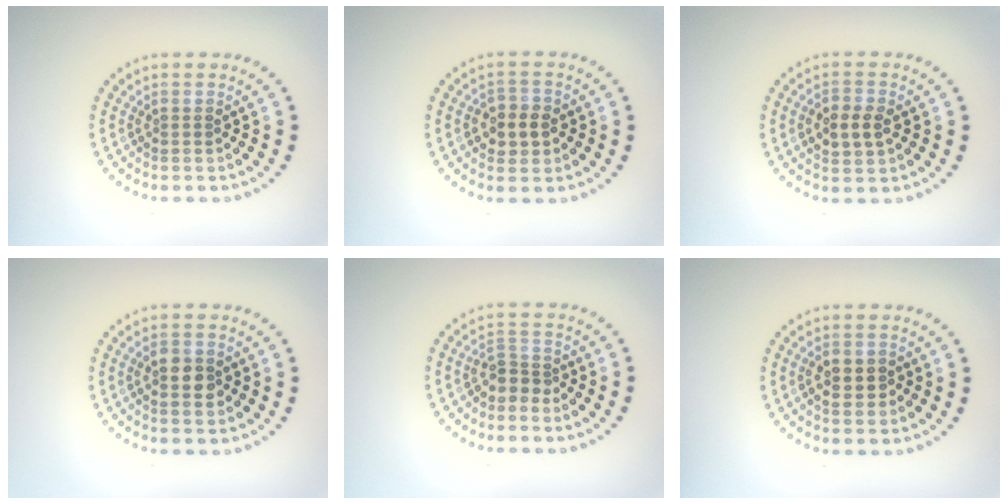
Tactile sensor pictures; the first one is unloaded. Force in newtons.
{"total": 2.8, "press": 2.8, "slide": 0.4}
{"total": 2.8, "press": 2.8, "slide": 0.1}
{"total": 2.5, "press": 2.5, "slide": 0.2}
{"total": 2.1, "press": 1.6, "slide": 1.3}
{"total": 2.5, "press": 2.4, "slide": 0.2}